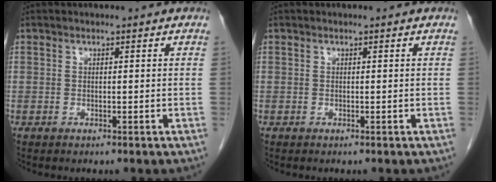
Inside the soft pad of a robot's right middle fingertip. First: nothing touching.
{"total": 0.0}